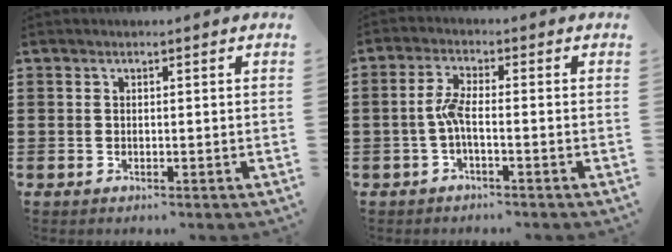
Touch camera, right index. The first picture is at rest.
{"total": 3.7, "force": [-1.1, 0.8, 3.4], "torque": [-0.079, -0.002, -0.026]}